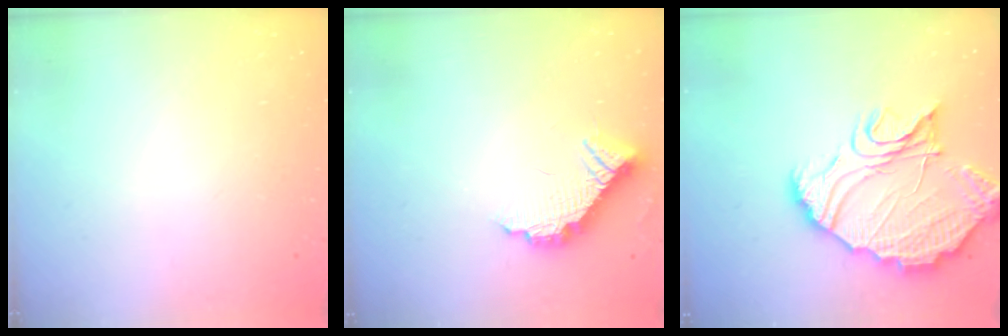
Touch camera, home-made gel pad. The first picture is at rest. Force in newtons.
{"total": 10.4, "press": 10.4, "slide": 0.3}
{"total": 21.1, "press": 21.1, "slide": 1.6}